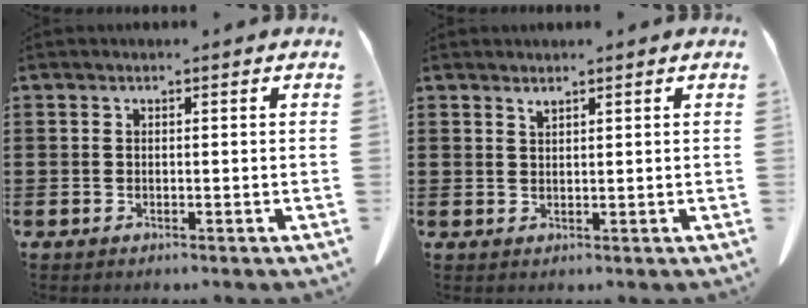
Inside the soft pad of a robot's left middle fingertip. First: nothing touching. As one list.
[{"total": 1.2, "force": [1.1, 0.0, 0.5], "torque": [-0.012, -0.004, 0.022]}]